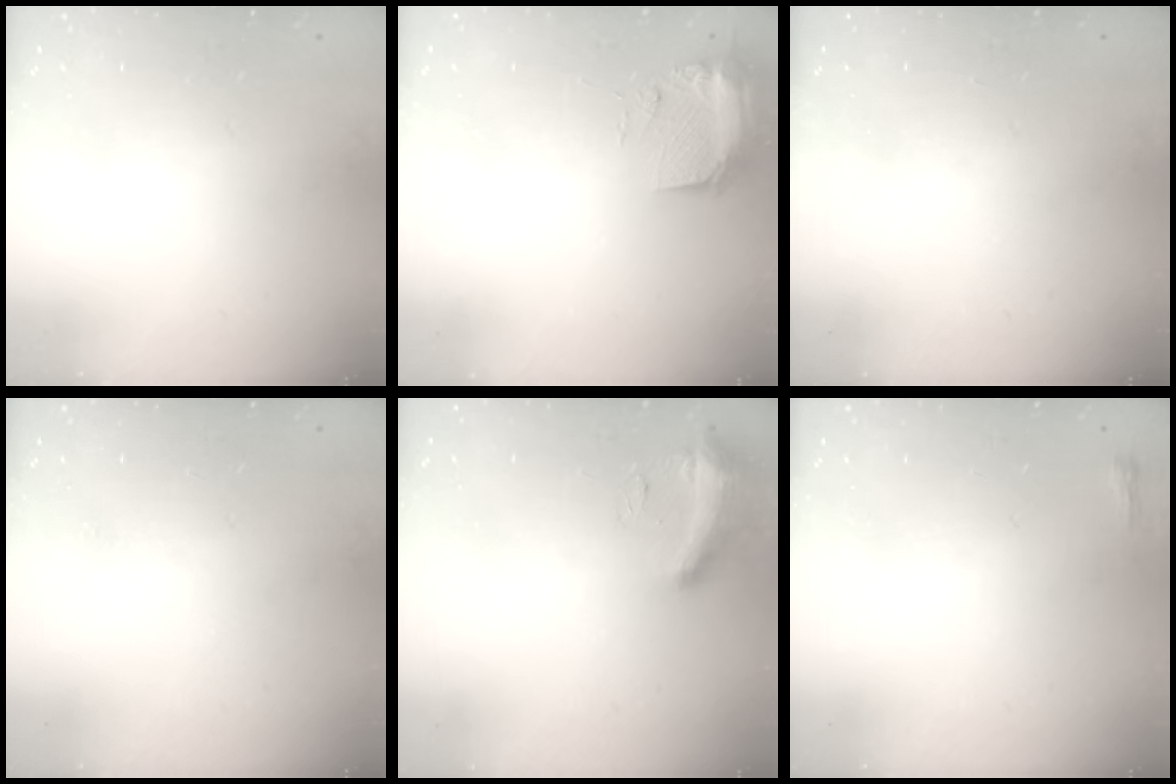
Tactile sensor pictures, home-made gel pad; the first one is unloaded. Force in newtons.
{"total": 9.2, "press": 9.0, "slide": 1.5}
{"total": 0.0}
{"total": 15.5, "press": 3.5, "slide": 15.1}
{"total": 8.8, "press": 8.7, "slide": 0.8}
{"total": 2.3, "press": 2.2, "slide": 0.7}